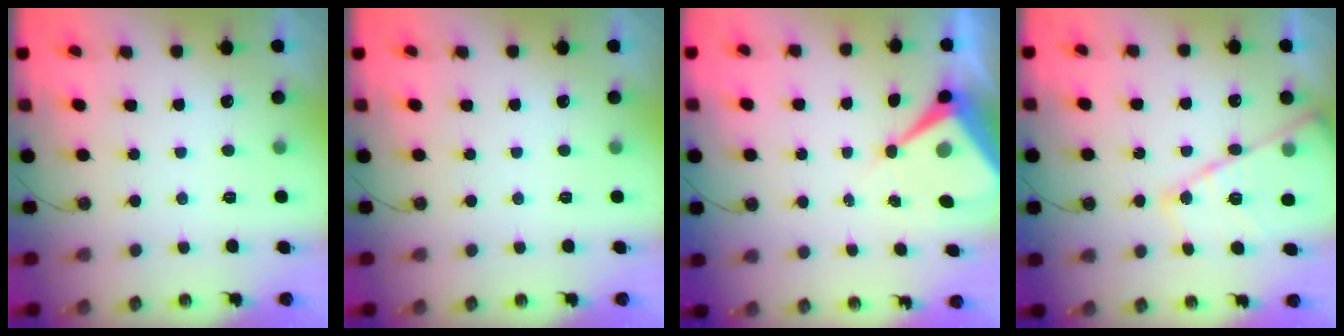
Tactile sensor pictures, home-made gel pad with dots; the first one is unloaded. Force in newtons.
{"total": 0.0}
{"total": 9.0, "press": 8.9, "slide": 0.8}
{"total": 15.8, "press": 15.7, "slide": 1.3}